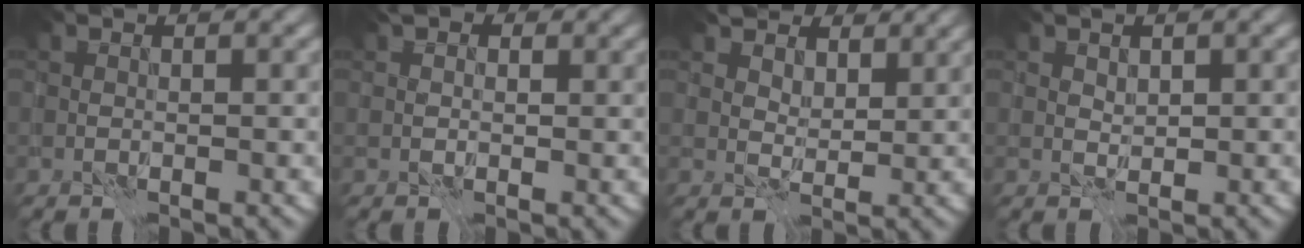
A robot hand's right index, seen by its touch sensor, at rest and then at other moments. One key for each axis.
{"total": 1.3, "fx": 0.5, "fy": 1.0, "fz": 0.6, "tx": -0.006, "ty": 0.005, "tz": -0.006}
{"total": 6.0, "fx": 4.5, "fy": 3.2, "fz": 2.1, "tx": -0.058, "ty": -0.004, "tz": 0.074}
{"total": 0.9, "fx": 0.7, "fy": 0.5, "fz": 0.3, "tx": -0.007, "ty": 0.000, "tz": 0.012}